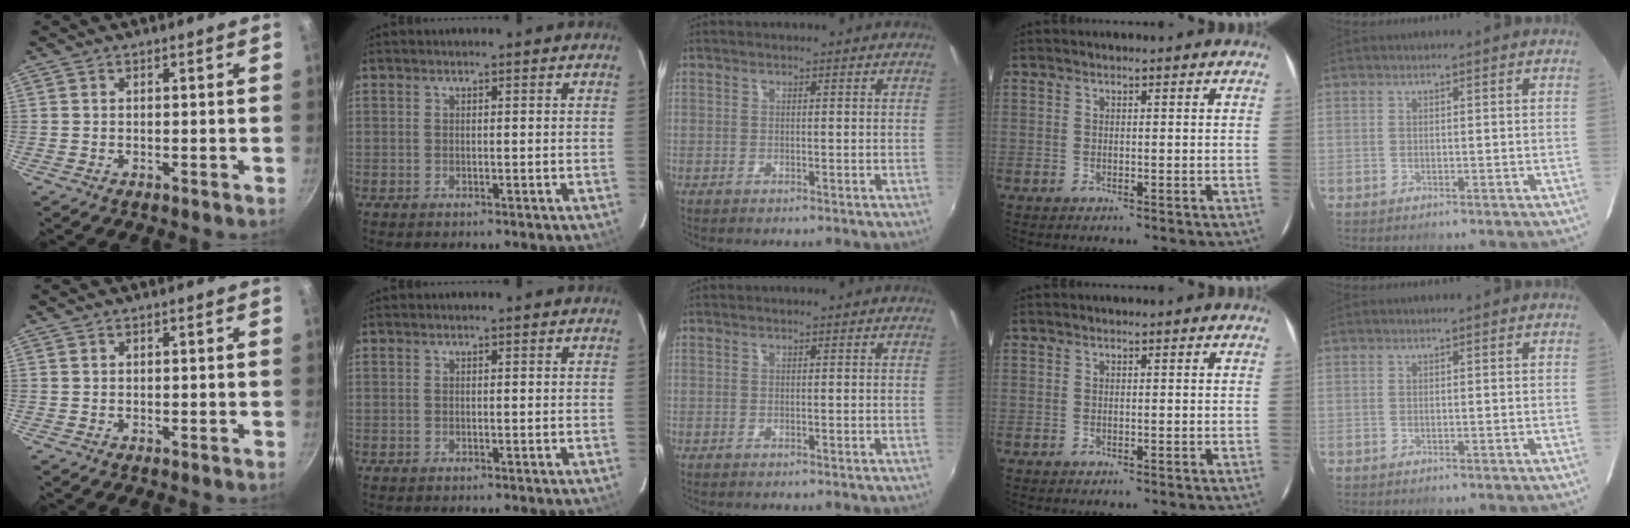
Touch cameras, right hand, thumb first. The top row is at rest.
{}